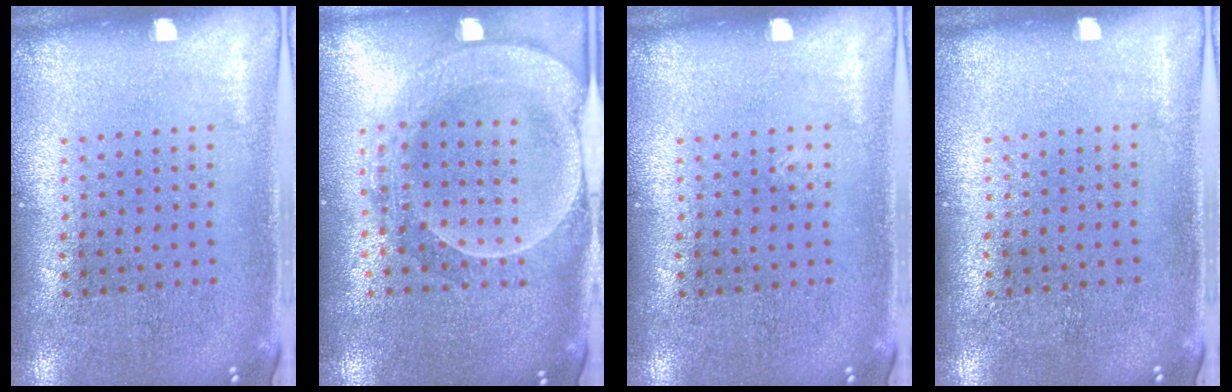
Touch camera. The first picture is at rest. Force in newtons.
{"total": 2.3, "press": 2.1, "slide": 0.9}
{"total": 0.0}
{"total": 0.0}